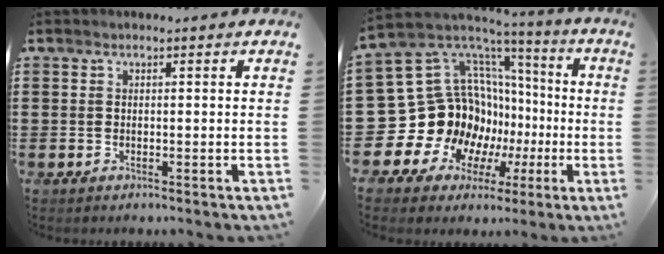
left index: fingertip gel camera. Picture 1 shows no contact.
{"total": 17.8, "force": [-2.2, 15.7, 8.0], "torque": [-0.209, -0.047, 0.015]}